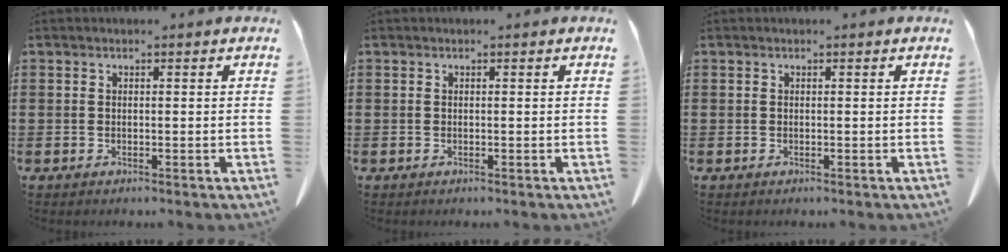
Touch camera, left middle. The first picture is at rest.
{"total": 0.0}
{"total": 0.0}